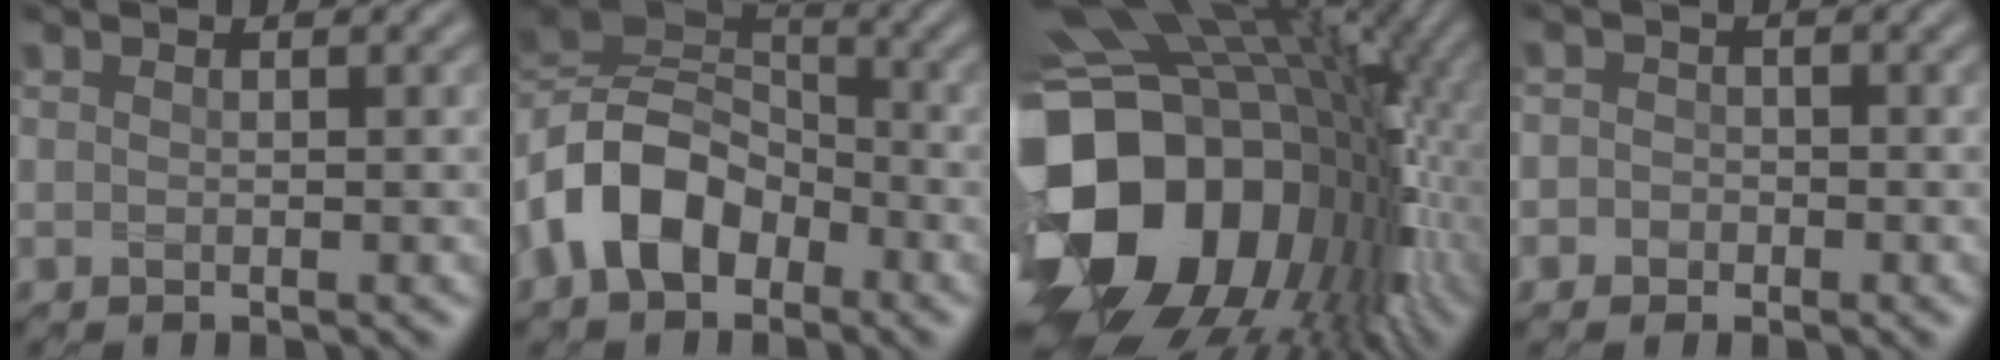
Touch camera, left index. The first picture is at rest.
{"total": 9.7, "force": [-3.4, 6.5, 6.3], "torque": [-0.123, 0.011, -0.083]}
{"total": 19.6, "force": [-2.3, 14.4, 13.0], "torque": [-0.260, -0.031, -0.018]}
{"total": 2.3, "force": [-0.3, 2.2, 0.5], "torque": [0.016, 0.012, -0.031]}